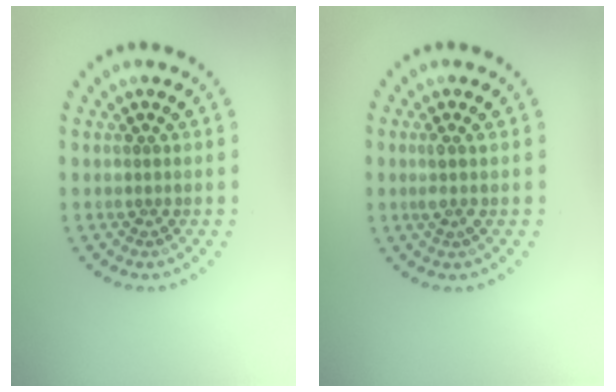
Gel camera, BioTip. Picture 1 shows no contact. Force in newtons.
{"total": 1.1, "press": 0.9, "slide": 0.6}